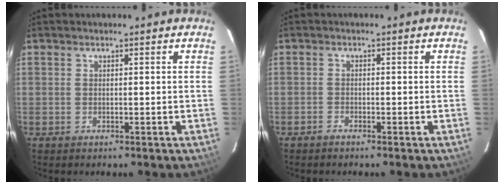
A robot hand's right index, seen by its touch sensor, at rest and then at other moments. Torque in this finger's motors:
{"motor_torque": [0.09, 0.06, -0.01, 0.00]}